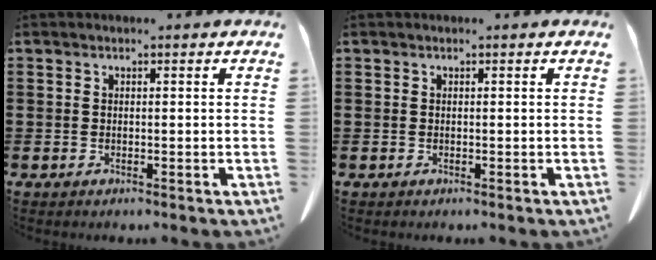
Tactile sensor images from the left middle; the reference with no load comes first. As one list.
[{"total": 0.0}]